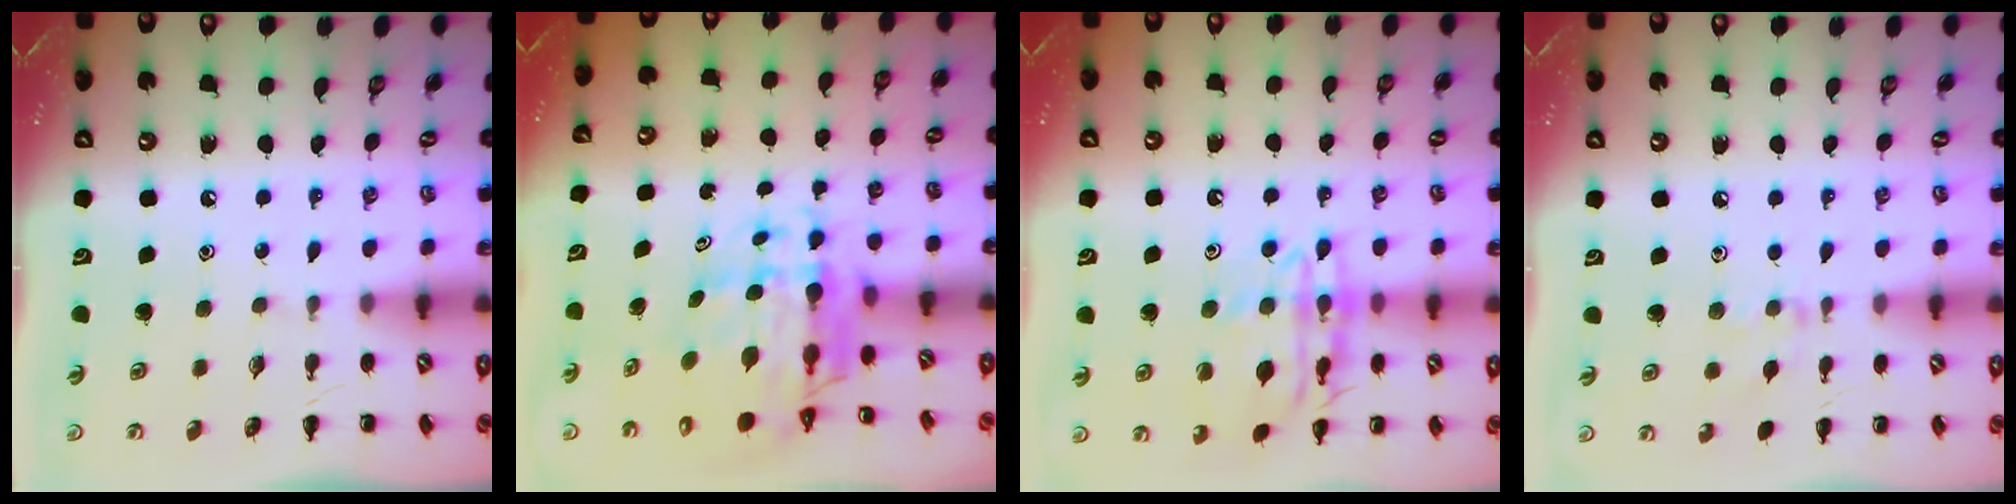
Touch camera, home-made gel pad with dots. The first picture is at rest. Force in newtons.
{"total": 8.1, "press": 7.7, "slide": 2.3}
{"total": 15.6, "press": 15.5, "slide": 1.5}
{"total": 6.5, "press": 6.1, "slide": 2.0}